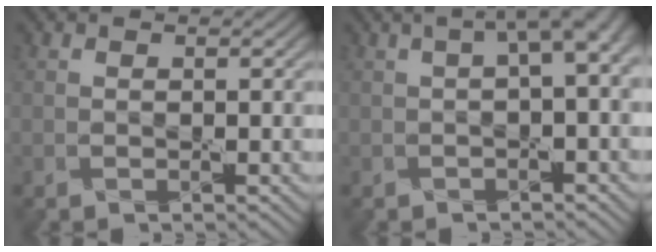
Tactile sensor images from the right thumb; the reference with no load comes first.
{"total": 4.8, "force": [0.9, 1.2, 4.6], "torque": [-0.062, 0.017, 0.013]}